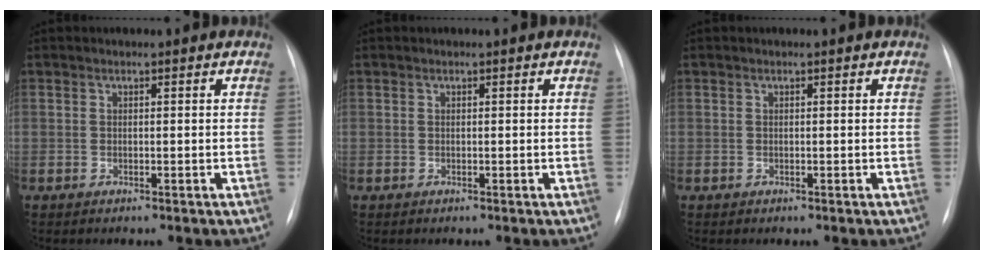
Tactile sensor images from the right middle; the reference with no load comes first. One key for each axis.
{"total": 0.0}
{"total": 0.0}